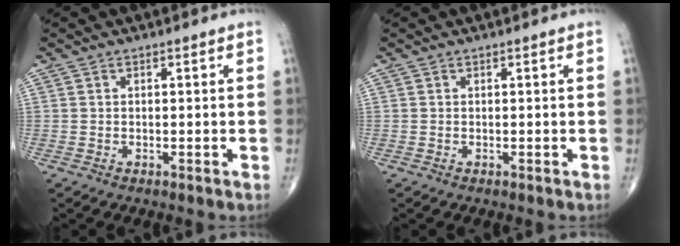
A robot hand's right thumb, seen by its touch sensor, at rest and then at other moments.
{"total": 0.0}